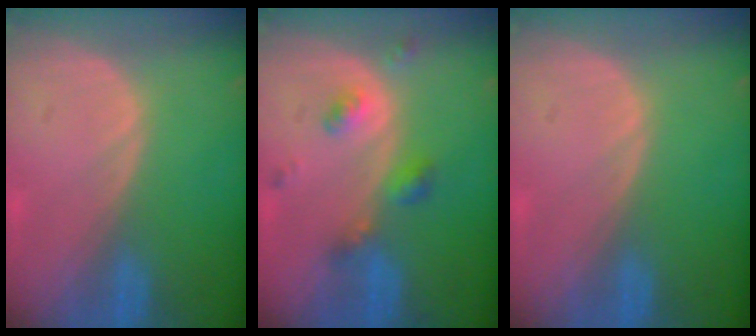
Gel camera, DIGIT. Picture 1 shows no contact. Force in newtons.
{"total": 4.9, "press": 4.3, "slide": 2.3}
{"total": 0.0}